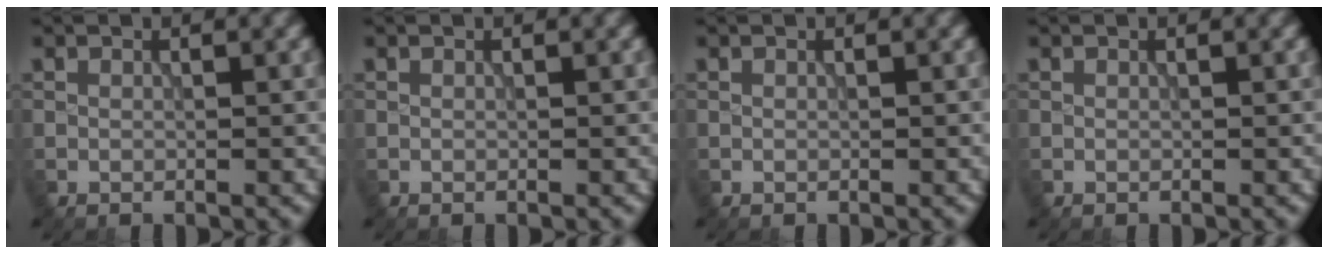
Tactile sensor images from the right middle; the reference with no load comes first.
{"total": 0.0}
{"total": 0.0}
{"total": 0.0}